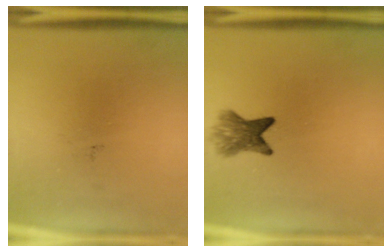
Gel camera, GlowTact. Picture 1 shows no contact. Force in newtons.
{"total": 5.0}